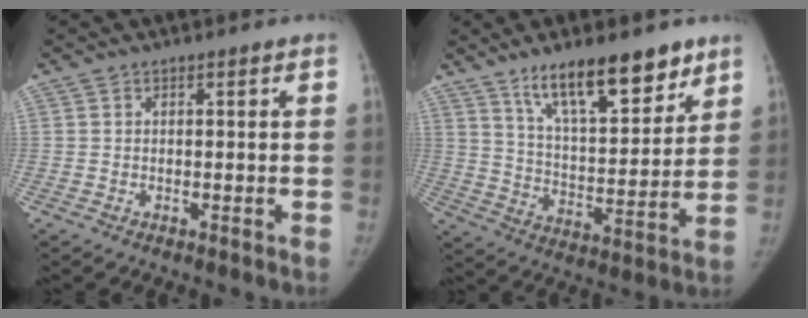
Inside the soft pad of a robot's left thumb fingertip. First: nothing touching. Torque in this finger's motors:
{"motor_torque": [1.40, 1.40, 1.25, -1.08, 0.08]}